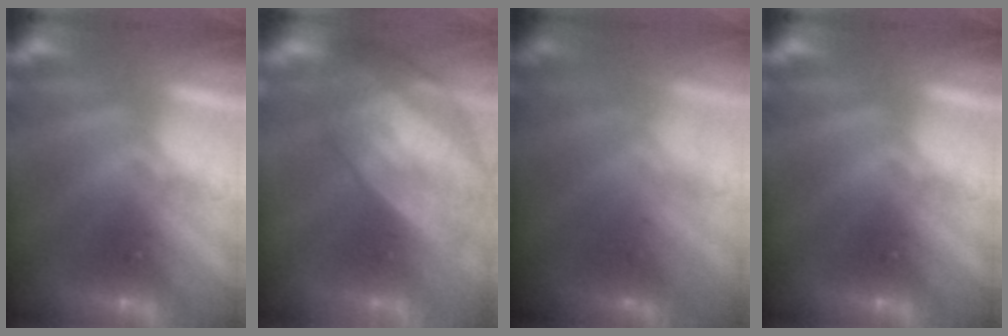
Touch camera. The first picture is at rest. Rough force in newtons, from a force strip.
{"total": 7.4}
{"total": 4.1}
{"total": 0.0}